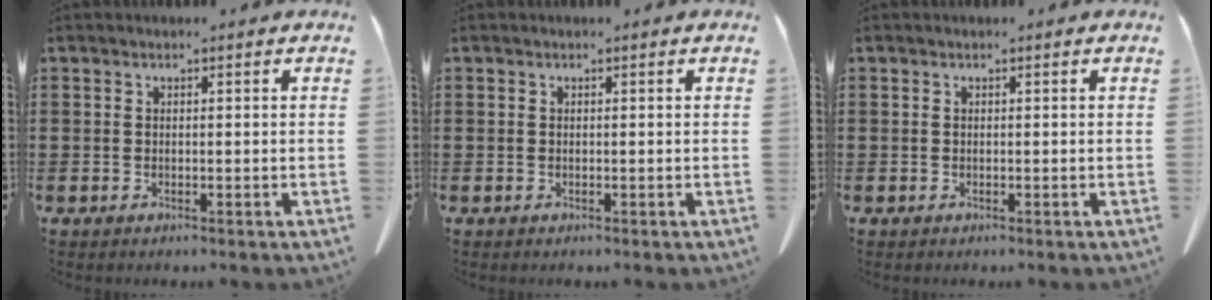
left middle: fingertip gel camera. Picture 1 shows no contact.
{"total": 0.0}
{"total": 0.0}